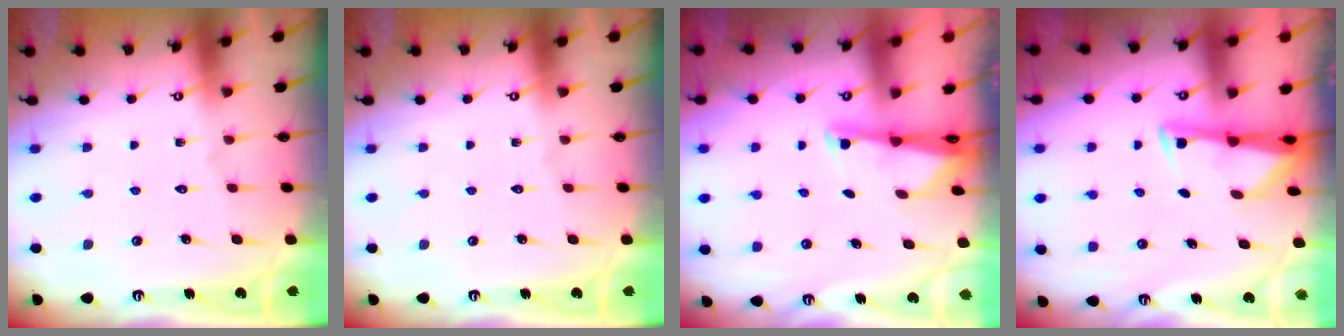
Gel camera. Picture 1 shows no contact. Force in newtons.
{"total": 0.0}
{"total": 1.9, "press": 1.8, "slide": 0.4}
{"total": 3.3, "press": 3.3, "slide": 0.5}